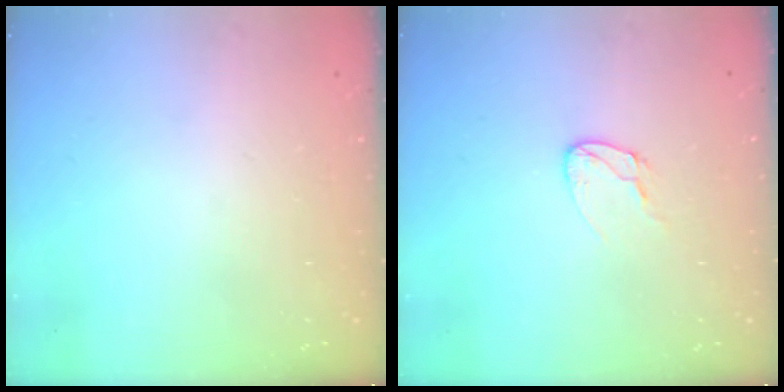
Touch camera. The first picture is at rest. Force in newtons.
{"total": 5.6, "press": 5.6, "slide": 0.4}